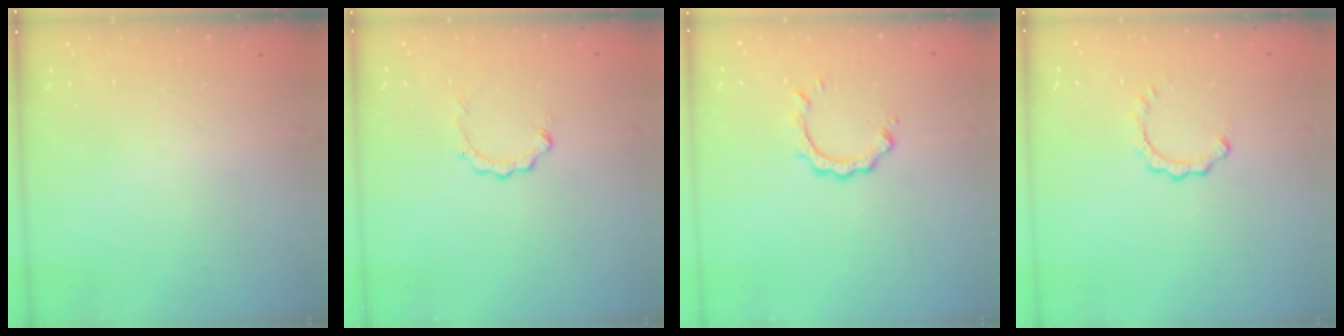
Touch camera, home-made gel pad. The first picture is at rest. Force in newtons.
{"total": 2.6, "press": 2.6, "slide": 0.3}
{"total": 4.5, "press": 4.5, "slide": 0.3}
{"total": 1.0, "press": 1.0, "slide": 0.2}